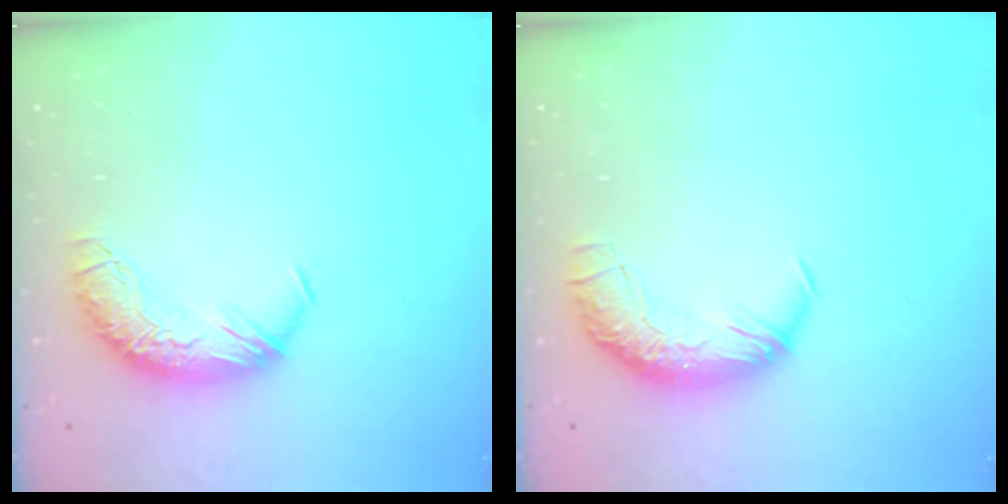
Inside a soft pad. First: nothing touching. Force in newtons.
{"total": 2.5, "press": 1.3, "slide": 2.2}